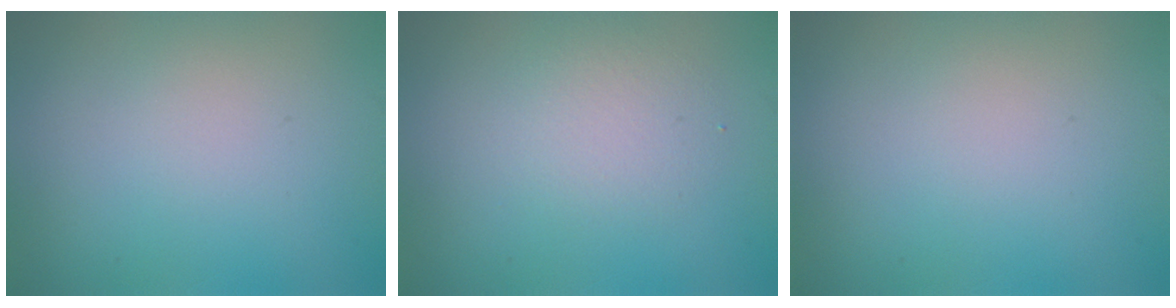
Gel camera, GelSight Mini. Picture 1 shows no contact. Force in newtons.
{"total": 2.2, "press": 2.2, "slide": 0.3}
{"total": 0.0}